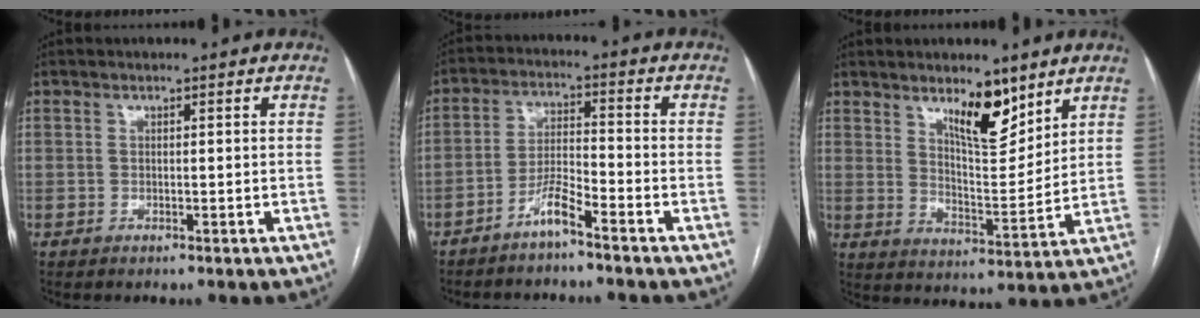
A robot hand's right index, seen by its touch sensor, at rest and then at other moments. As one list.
[{"total": 5.0, "force": [-3.8, 0.2, 3.3], "torque": [-0.069, 0.002, -0.076]}, {"total": 8.9, "force": [6.0, 2.5, 6.0], "torque": [-0.101, -0.010, 0.106]}]